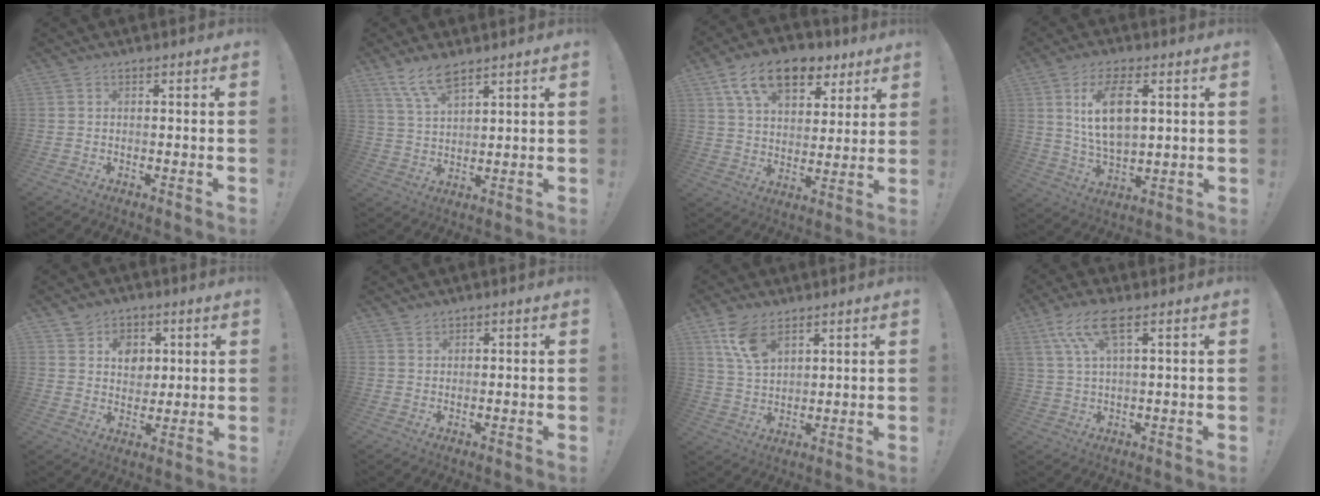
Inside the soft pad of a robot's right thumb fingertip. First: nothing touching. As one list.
[{"total": 8.2, "force": [6.4, 2.5, 4.5], "torque": [-0.092, -0.026, 0.121]}, {"total": 16.2, "force": [9.3, 9.5, 9.3], "torque": [-0.156, -0.041, 0.170]}, {"total": 13.9, "force": [4.7, 7.0, 11.1], "torque": [-0.200, -0.009, 0.078]}, {"total": 8.9, "force": [4.1, 7.5, 2.3], "torque": [-0.027, -0.028, 0.082]}, {"total": 1.5, "force": [1.4, 0.6, 0.1], "torque": [0.007, -0.012, 0.025]}, {"total": 10.0, "force": [6.3, 5.2, 5.8], "torque": [-0.103, -0.025, 0.122]}, {"total": 9.7, "force": [5.0, 2.8, 7.8], "torque": [-0.151, -0.005, 0.096]}]